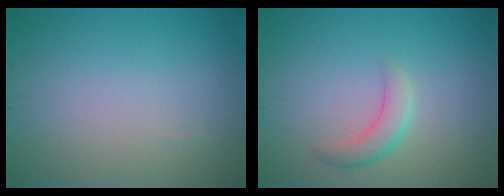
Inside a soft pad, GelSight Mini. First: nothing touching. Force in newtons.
{"total": 2.1, "press": 2.1, "slide": 0.2}